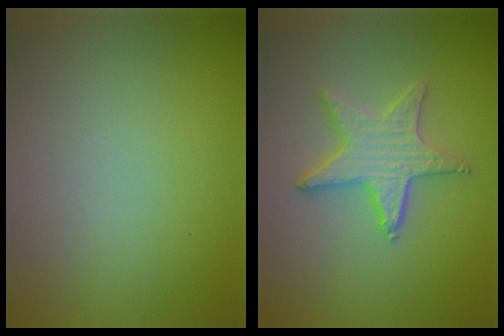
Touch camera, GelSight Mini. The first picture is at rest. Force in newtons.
{"total": 3.3, "press": 3.3, "slide": 0.3}